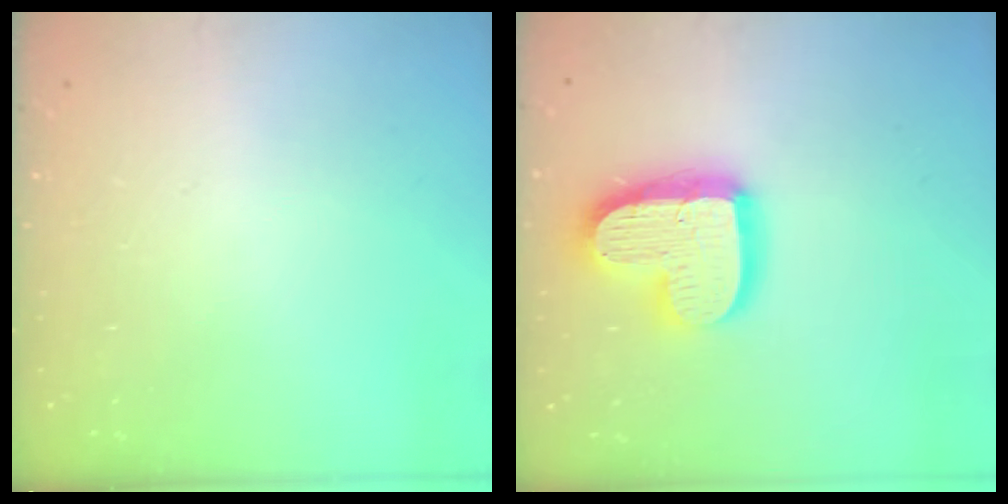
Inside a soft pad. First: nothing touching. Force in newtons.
{"total": 17.1, "press": 17.0, "slide": 1.5}